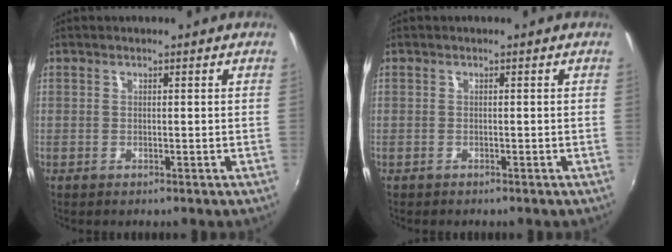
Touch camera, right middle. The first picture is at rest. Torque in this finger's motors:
{"motor_torque": [-0.09, -0.05, 0.08, 0.01]}